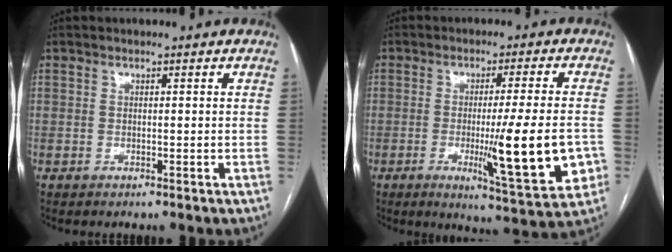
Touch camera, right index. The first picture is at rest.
{"total": 14.4, "force": [-3.1, 0.9, 14.0], "torque": [-0.198, -0.027, -0.041]}